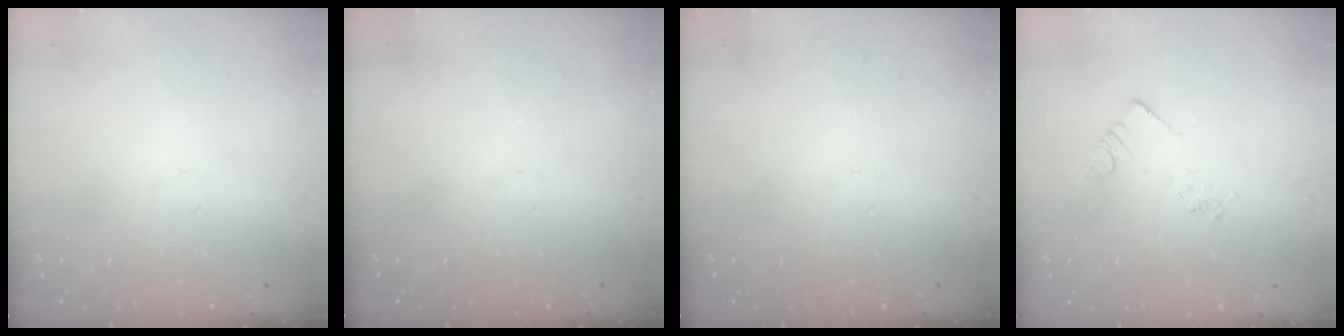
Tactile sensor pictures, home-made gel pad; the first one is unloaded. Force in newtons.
{"total": 0.0}
{"total": 0.0}
{"total": 2.2, "press": 2.2, "slide": 0.1}